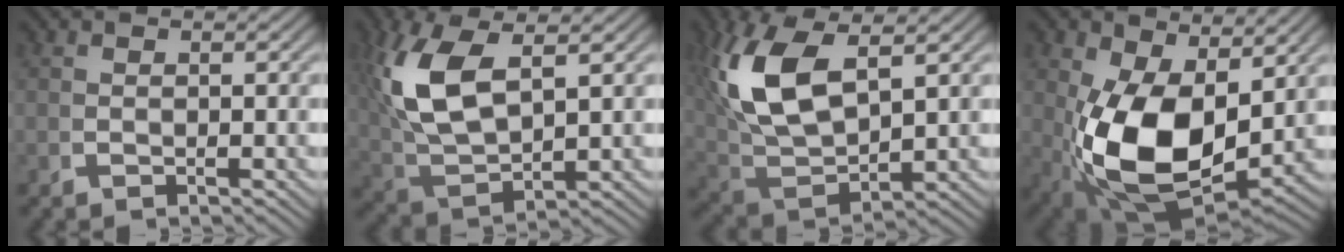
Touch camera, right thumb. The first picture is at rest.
{"total": 8.7, "force": [1.9, 5.1, 6.8], "torque": [-0.177, -0.011, 0.052]}
{"total": 10.0, "force": [2.0, 5.9, 7.8], "torque": [-0.195, -0.018, 0.052]}
{"total": 12.5, "force": [-0.2, 7.2, 10.2], "torque": [-0.235, -0.067, 0.035]}